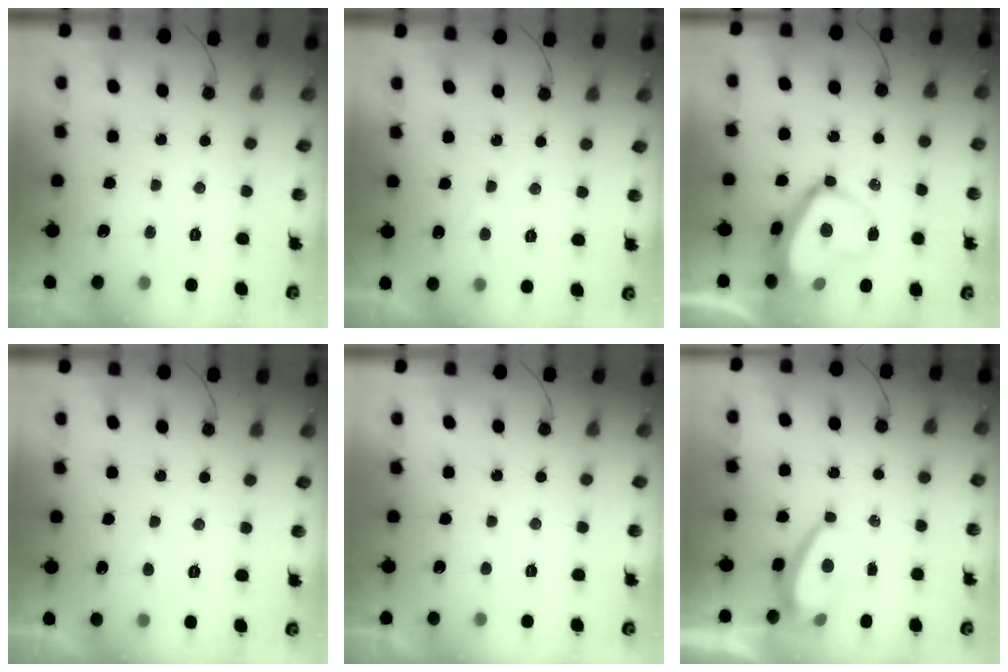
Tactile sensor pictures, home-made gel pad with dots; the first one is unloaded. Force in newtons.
{"total": 0.9, "press": 0.8, "slide": 0.4}
{"total": 12.7, "press": 12.6, "slide": 1.1}
{"total": 0.6, "press": 0.0, "slide": 0.6}
{"total": 2.1, "press": 2.1, "slide": 0.4}
{"total": 3.2, "press": 3.1, "slide": 0.6}